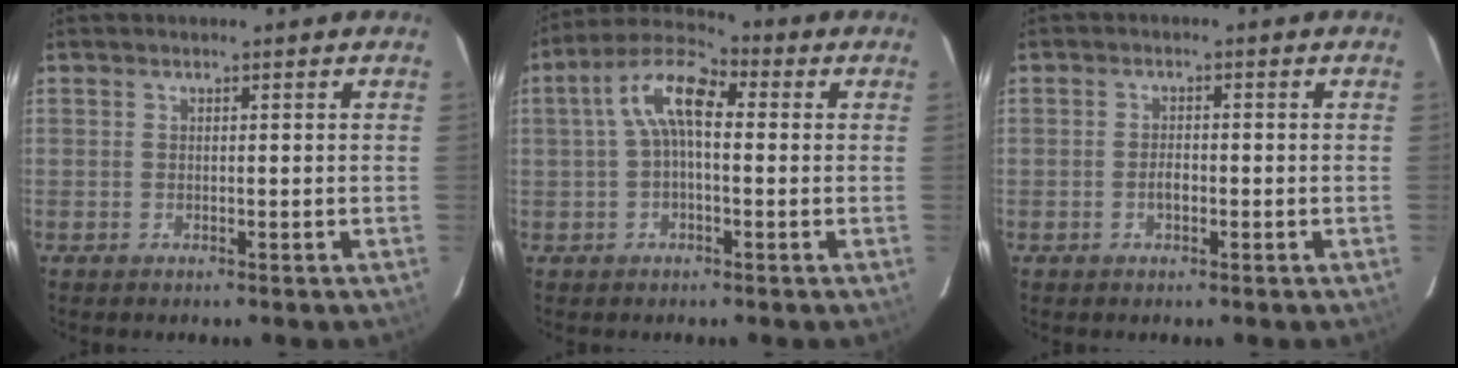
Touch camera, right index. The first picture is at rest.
{"total": 9.0, "force": [1.0, 3.7, 8.1], "torque": [-0.162, 0.033, 0.012]}
{"total": 1.7, "force": [-0.7, 0.9, 1.3], "torque": [-0.026, 0.003, -0.013]}